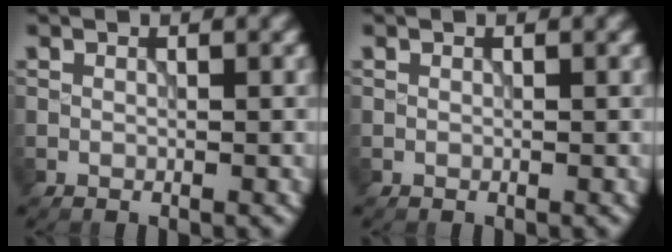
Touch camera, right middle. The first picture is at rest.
{"total": 0.0}